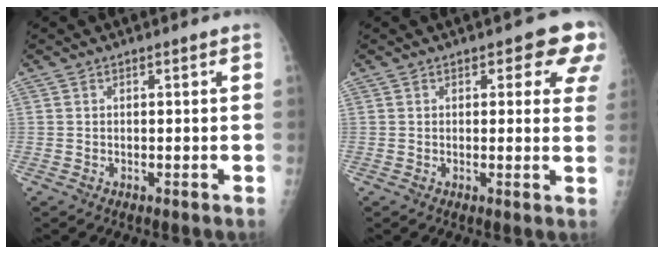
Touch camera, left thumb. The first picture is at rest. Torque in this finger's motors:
{"motor_torque": [-0.09, 0.09, -0.11, -0.06, 0.06]}